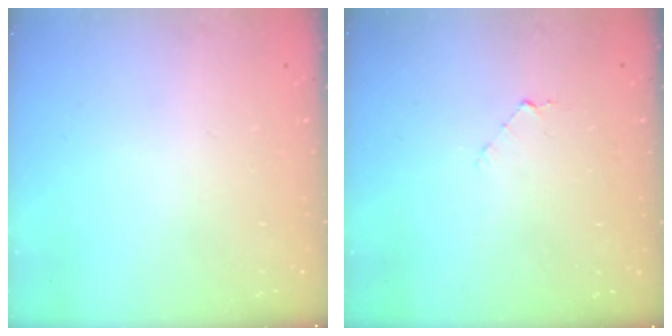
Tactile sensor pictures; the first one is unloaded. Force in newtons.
{"total": 4.0, "press": 4.0, "slide": 0.3}